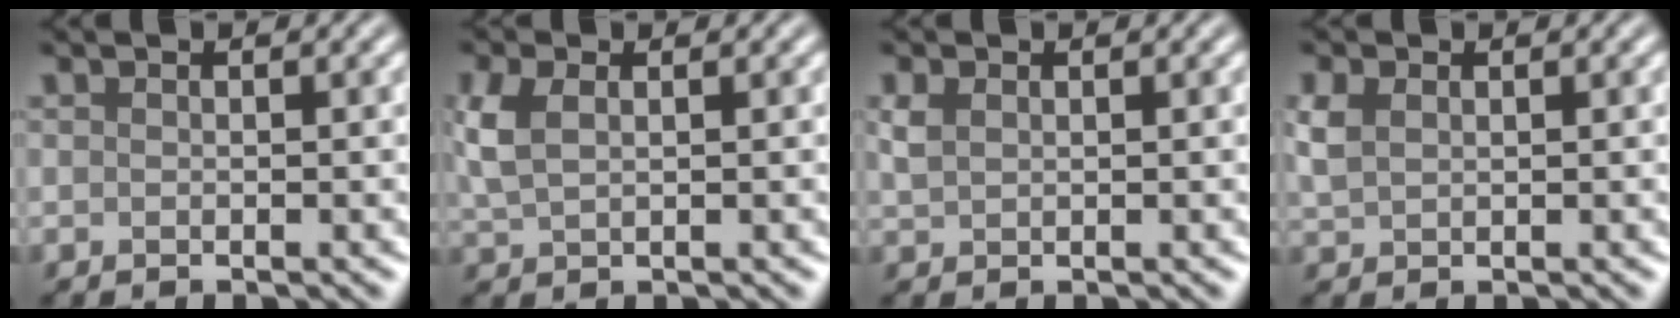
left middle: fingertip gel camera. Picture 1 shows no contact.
{"total": 3.2, "force": [0.9, 1.9, 2.3], "torque": [-0.066, 0.005, 0.020]}
{"total": 1.4, "force": [0.6, 1.0, 0.8], "torque": [-0.021, 0.002, 0.015]}
{"total": 2.1, "force": [0.8, 1.5, 1.3], "torque": [-0.034, 0.003, 0.018]}